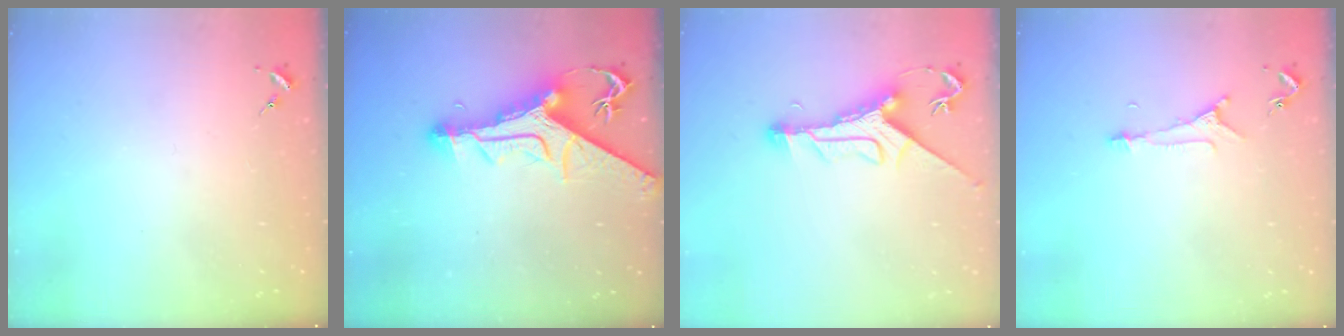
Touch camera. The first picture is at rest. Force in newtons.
{"total": 15.7, "press": 15.5, "slide": 2.0}
{"total": 10.6, "press": 10.6, "slide": 0.9}
{"total": 5.6, "press": 5.6, "slide": 0.5}